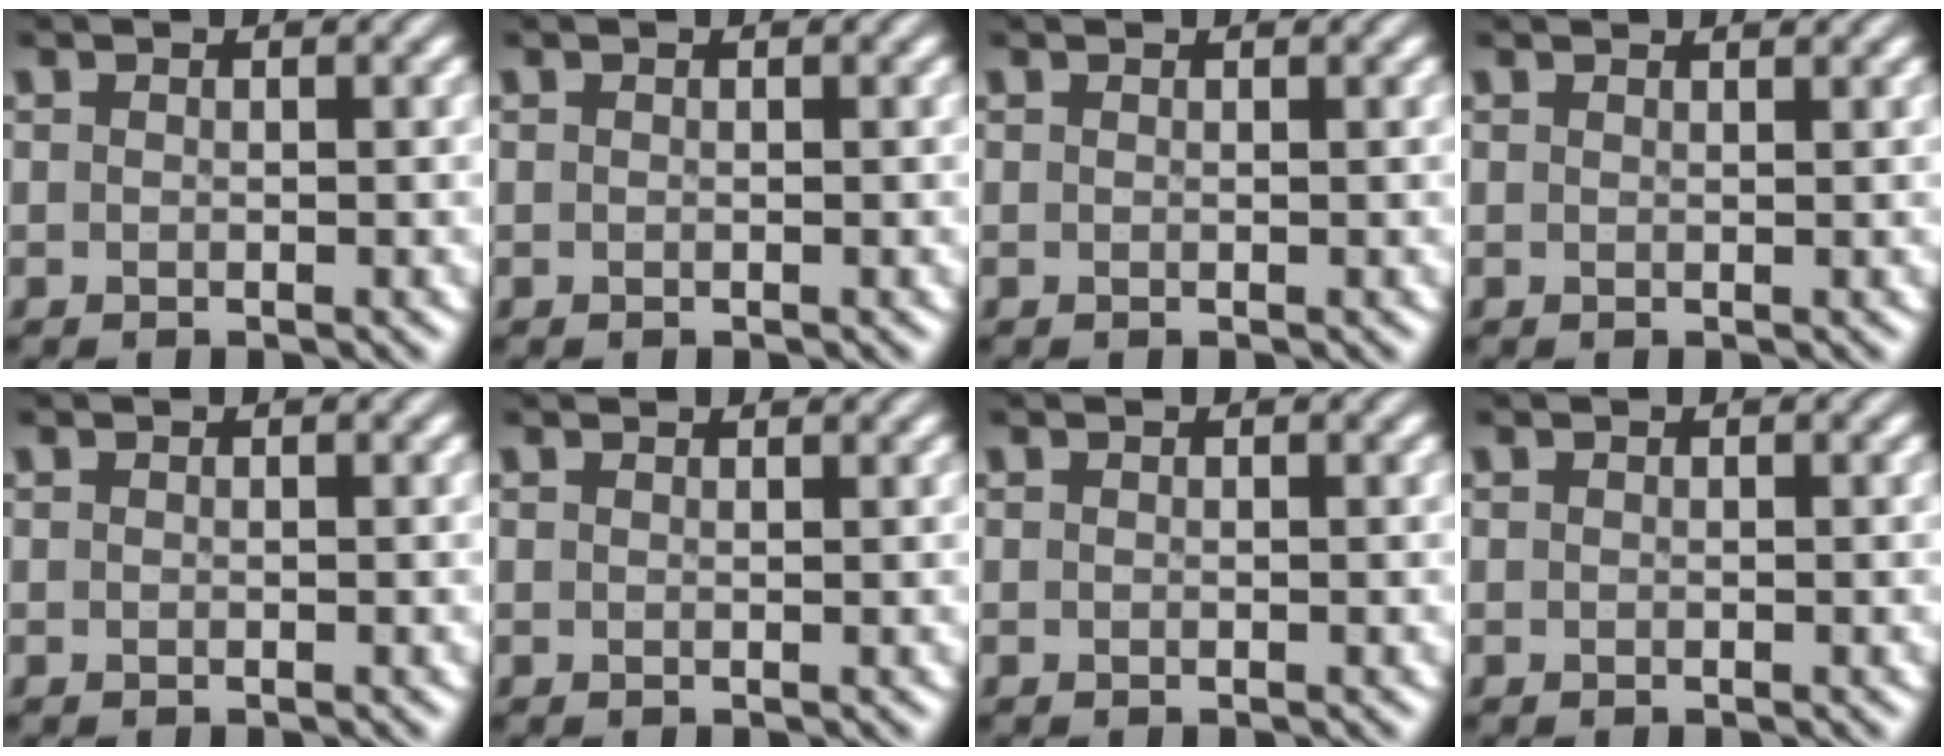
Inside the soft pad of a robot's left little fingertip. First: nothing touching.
{"total": 0.0}
{"total": 0.7, "force": [0.7, 0.0, 0.1], "torque": [-0.004, -0.004, 0.005]}
{"total": 1.3, "force": [1.3, 0.2, 0.4], "torque": [-0.008, -0.002, 0.011]}
{"total": 0.0}
{"total": 1.3, "force": [1.3, 0.1, 0.3], "torque": [-0.010, -0.003, 0.012]}
{"total": 0.0}
{"total": 0.0}